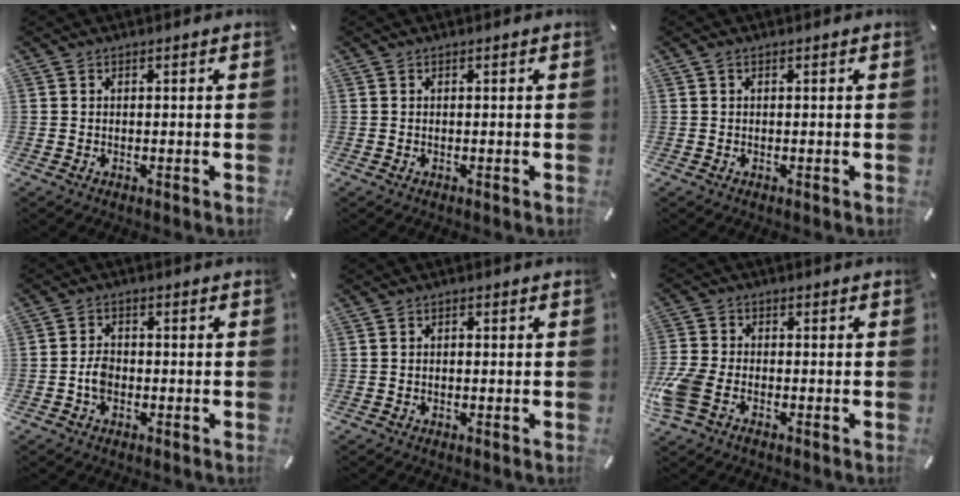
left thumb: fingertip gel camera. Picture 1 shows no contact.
{"total": 0.0}
{"total": 0.5, "force": [0.1, 0.2, 0.5], "torque": [-0.010, 0.002, 0.000]}
{"total": 3.5, "force": [-1.1, 2.4, 2.3], "torque": [-0.049, 0.006, -0.022]}
{"total": 1.0, "force": [-0.2, 0.8, 0.6], "torque": [-0.012, 0.004, -0.006]}
{"total": 6.5, "force": [-3.0, 4.1, 4.1], "torque": [-0.103, 0.003, -0.059]}